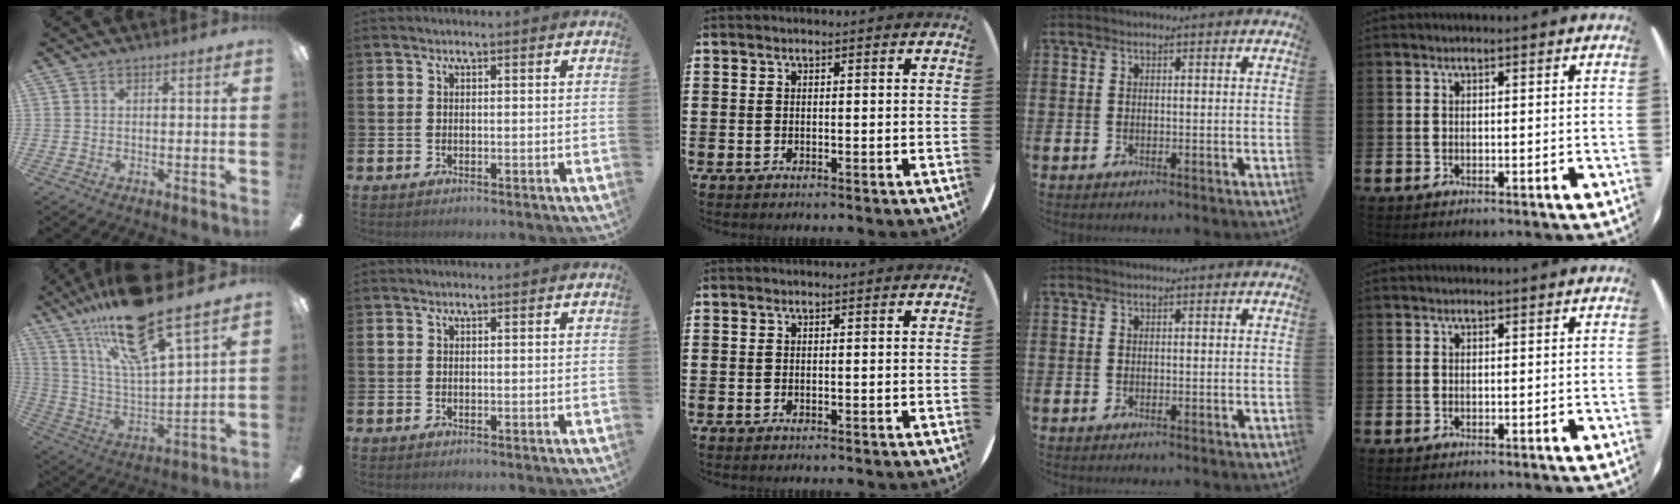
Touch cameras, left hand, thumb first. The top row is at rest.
{"thumb": {"total": 21.1, "force": [15.1, 4.7, 14.0], "torque": [-0.264, -0.074, 0.253]}}